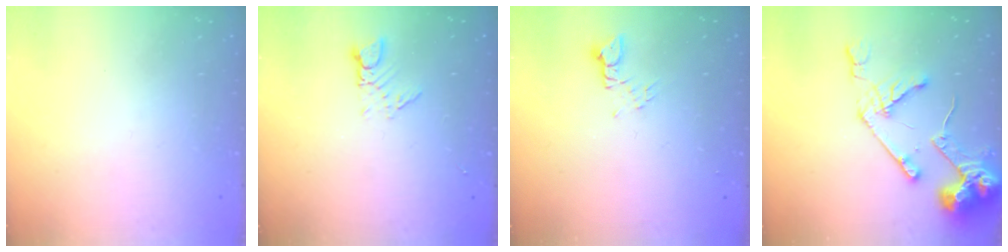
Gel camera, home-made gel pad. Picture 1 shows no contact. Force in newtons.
{"total": 3.2, "press": 3.2, "slide": 0.4}
{"total": 2.1, "press": 2.1, "slide": 0.3}
{"total": 14.9, "press": 14.8, "slide": 1.7}